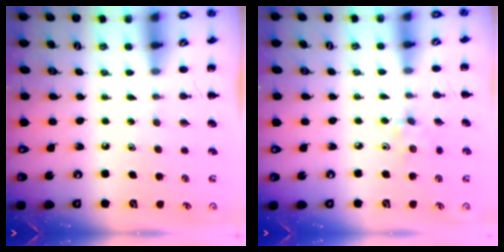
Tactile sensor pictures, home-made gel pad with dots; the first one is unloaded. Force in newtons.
{"total": 3.0, "press": 2.8, "slide": 0.9}